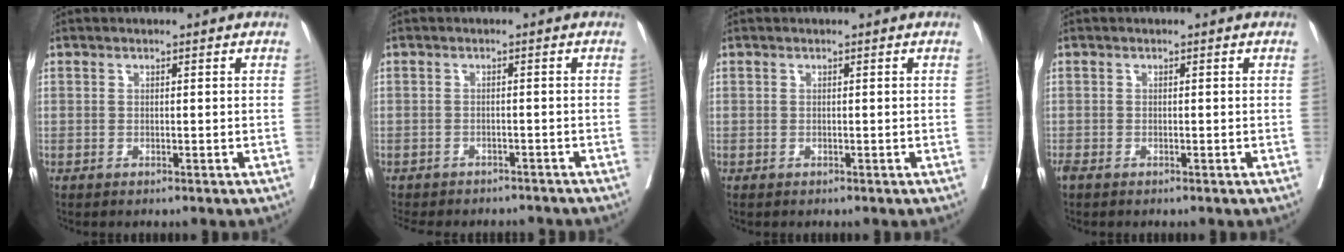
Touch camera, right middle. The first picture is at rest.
{"total": 9.4, "force": [-8.1, 4.1, 2.3], "torque": [-0.040, -0.002, -0.099]}
{"total": 0.0}
{"total": 0.6, "force": [-0.5, 0.1, 0.3], "torque": [-0.019, -0.005, -0.009]}